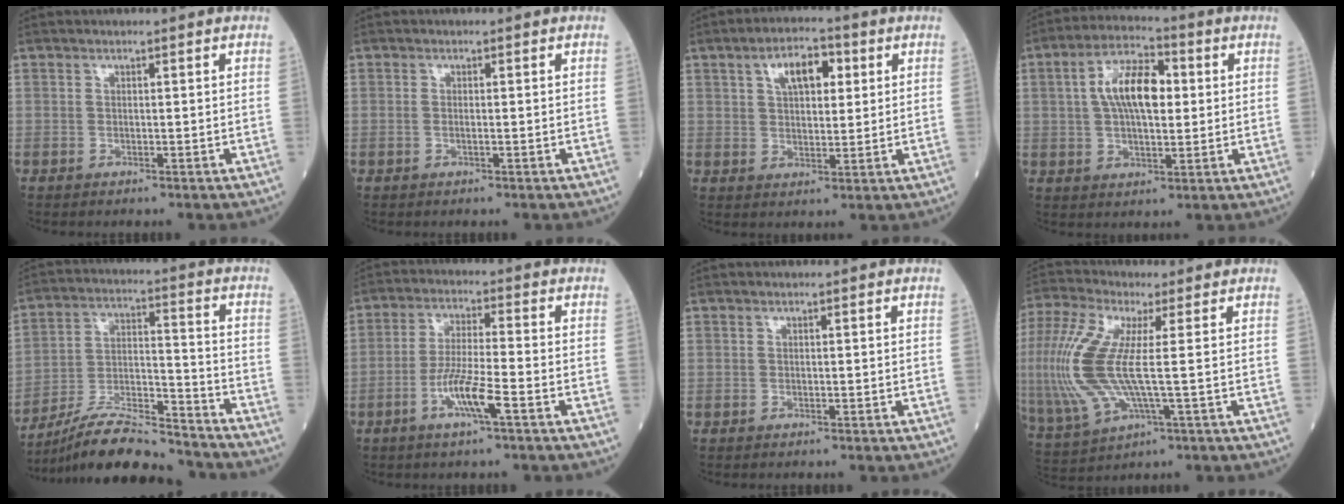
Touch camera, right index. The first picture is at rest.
{"total": 1.0, "force": [-0.1, 0.4, 0.9], "torque": [-0.023, 0.000, -0.002]}
{"total": 7.1, "force": [2.8, 3.3, 5.7], "torque": [-0.093, 0.014, 0.047]}
{"total": 10.1, "force": [1.7, 4.1, 9.1], "torque": [-0.171, 0.022, 0.027]}
{"total": 15.9, "force": [-14.6, 1.7, 6.0], "torque": [-0.115, 0.013, -0.255]}
{"total": 7.4, "force": [-3.2, 0.2, 6.7], "torque": [-0.134, -0.006, -0.062]}
{"total": 0.0}
{"total": 15.7, "force": [0.4, 4.2, 15.1], "torque": [-0.377, 0.000, 0.009]}